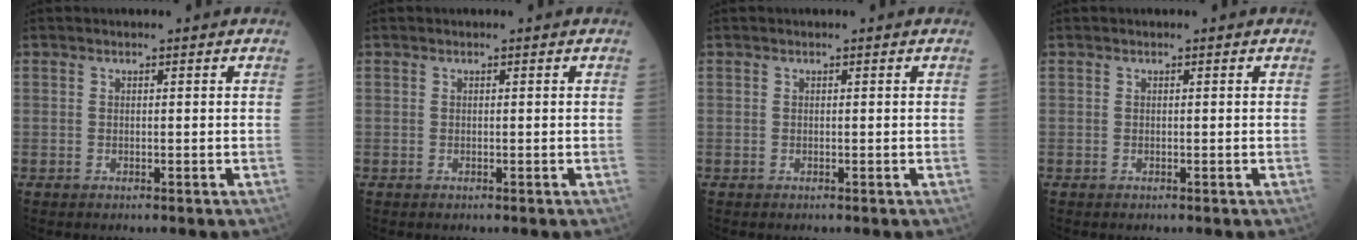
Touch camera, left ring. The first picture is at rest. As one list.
[{"total": 0.0}, {"total": 0.0}, {"total": 0.0}]